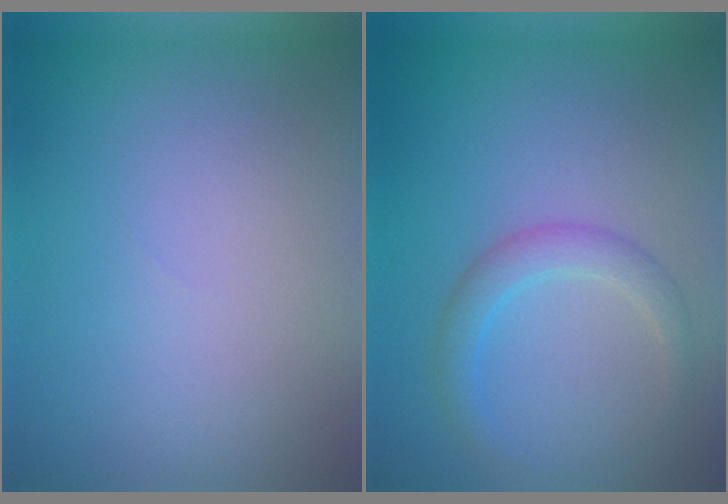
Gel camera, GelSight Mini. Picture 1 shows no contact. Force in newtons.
{"total": 2.4, "press": 2.4, "slide": 0.1}